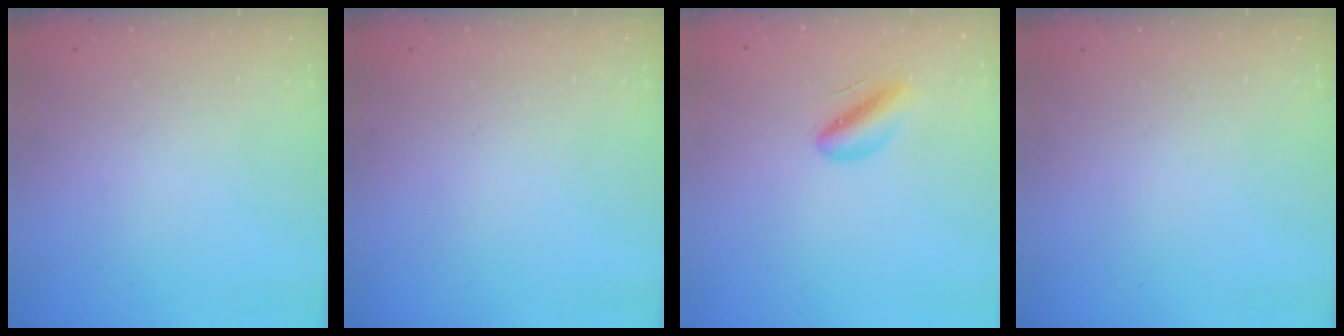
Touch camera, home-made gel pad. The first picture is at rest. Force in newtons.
{"total": 0.0}
{"total": 5.7, "press": 5.4, "slide": 1.9}
{"total": 0.0}